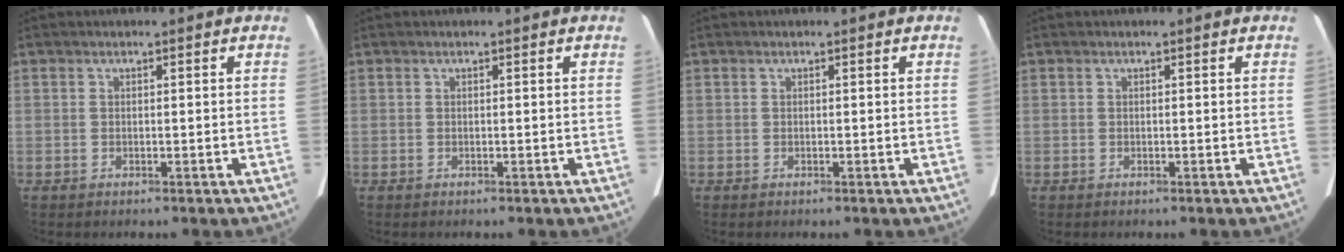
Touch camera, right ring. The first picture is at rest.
{"total": 0.0}
{"total": 0.0}
{"total": 0.0}